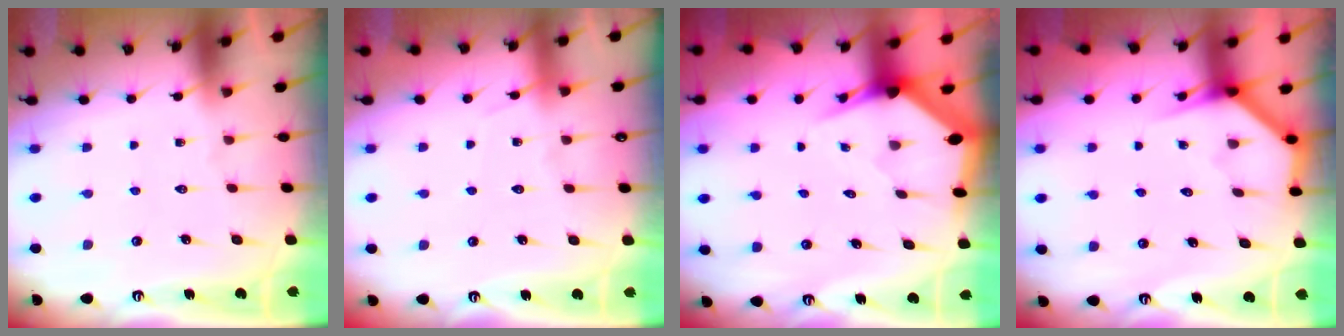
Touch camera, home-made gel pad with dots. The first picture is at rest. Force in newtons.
{"total": 3.9, "press": 3.9, "slide": 0.5}
{"total": 3.3, "press": 3.3, "slide": 0.2}
{"total": 3.6, "press": 3.6, "slide": 0.1}